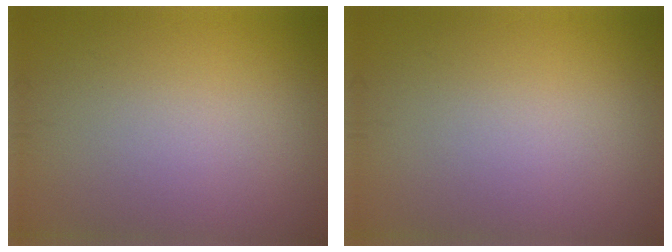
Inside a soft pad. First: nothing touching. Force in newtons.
{"total": 0.0}